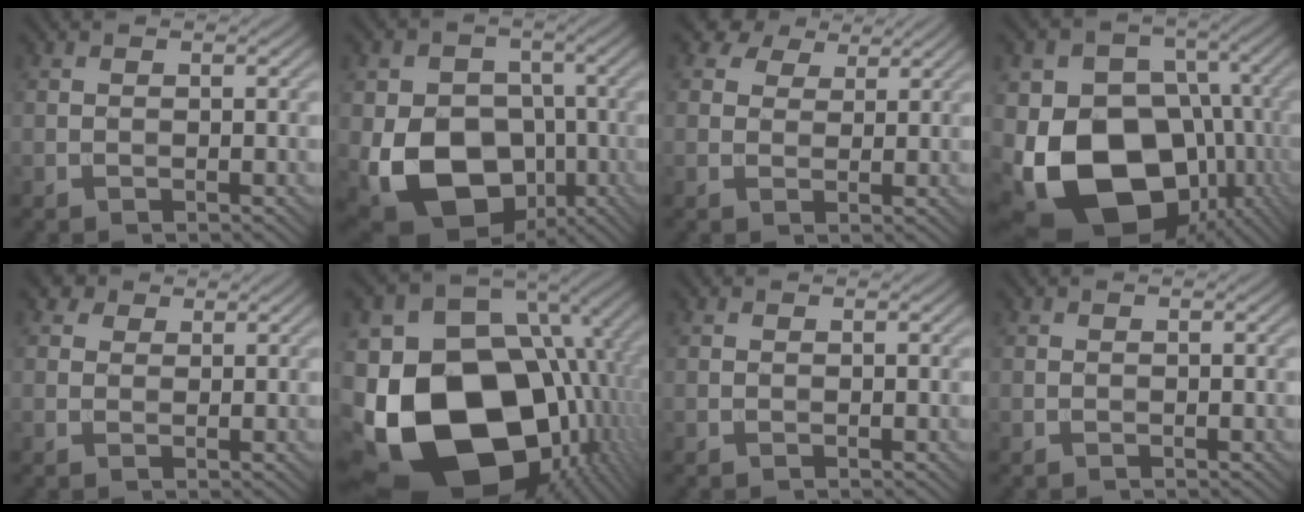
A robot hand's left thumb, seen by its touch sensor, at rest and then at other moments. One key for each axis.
{"total": 14.0, "fx": -4.1, "fy": 10.4, "fz": 8.5, "tx": -0.160, "ty": -0.032, "tz": -0.079}
{"total": 5.5, "fx": 3.8, "fy": 3.3, "fz": 2.2, "tx": -0.051, "ty": -0.003, "tz": 0.075}
{"total": 19.1, "fx": -5.9, "fy": 14.6, "fz": 10.9, "tx": -0.209, "ty": -0.034, "tz": -0.097}
{"total": 2.7, "fx": 1.8, "fy": 1.8, "fz": 1.0, "tx": -0.024, "ty": 0.002, "tz": 0.030}
{"total": 22.8, "fx": -5.7, "fy": 16.0, "fz": 15.2, "tx": -0.320, "ty": -0.034, "tz": -0.076}
{"total": 0.0}
{"total": 0.0}